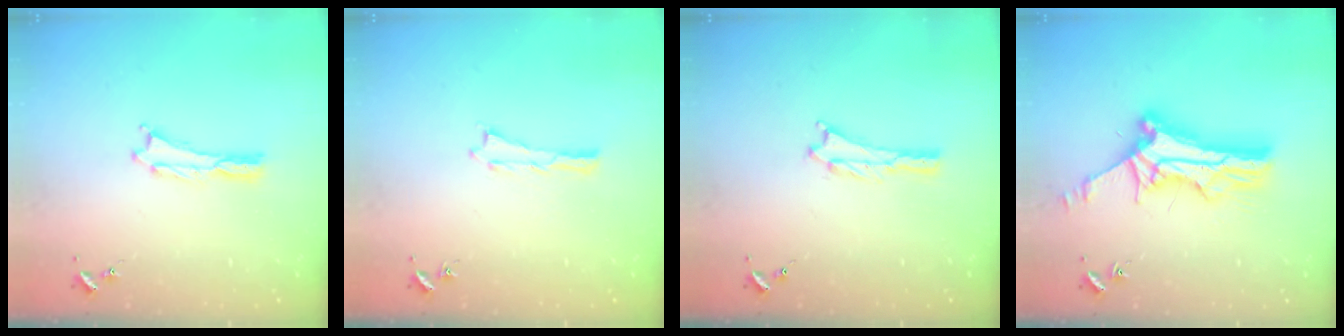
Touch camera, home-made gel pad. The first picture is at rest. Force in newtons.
{"total": 0.0}
{"total": 0.9, "press": 0.9, "slide": 0.2}
{"total": 11.6, "press": 11.6, "slide": 1.1}